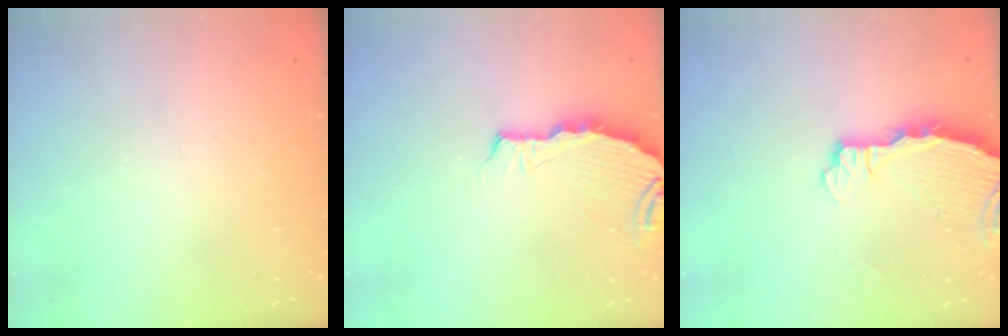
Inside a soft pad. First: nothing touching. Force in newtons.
{"total": 6.0, "press": 5.8, "slide": 1.5}
{"total": 3.8, "press": 3.8, "slide": 0.5}